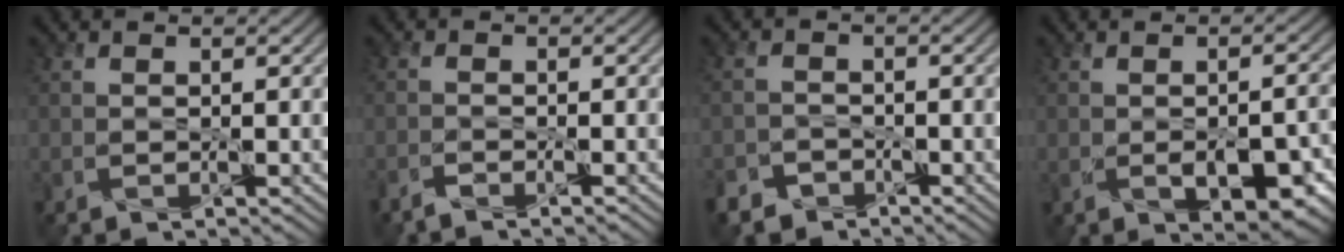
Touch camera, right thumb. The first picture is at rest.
{"total": 1.9, "force": [-1.7, 0.2, 0.7], "torque": [-0.016, -0.004, -0.039]}
{"total": 3.3, "force": [-2.7, 1.9, 0.5], "torque": [-0.008, 0.000, -0.055]}
{"total": 6.5, "force": [-2.0, 3.4, 5.1], "torque": [-0.078, -0.022, -0.015]}